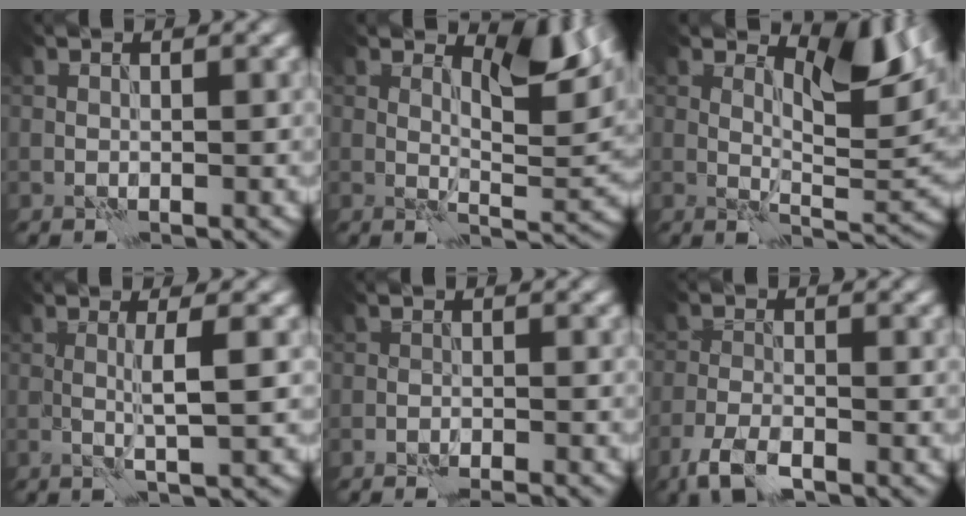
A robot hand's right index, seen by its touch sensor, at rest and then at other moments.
{"total": 5.4, "force": [2.8, 1.9, 4.2], "torque": [-0.067, -0.009, 0.042]}
{"total": 6.1, "force": [3.2, 2.2, 4.7], "torque": [-0.072, -0.007, 0.049]}
{"total": 2.7, "force": [0.1, 0.3, 2.6], "torque": [-0.047, 0.000, -0.003]}
{"total": 3.0, "force": [-2.7, 0.5, 1.1], "torque": [-0.018, 0.009, -0.036]}
{"total": 3.8, "force": [-2.7, 1.3, 2.3], "torque": [-0.048, -0.005, -0.061]}